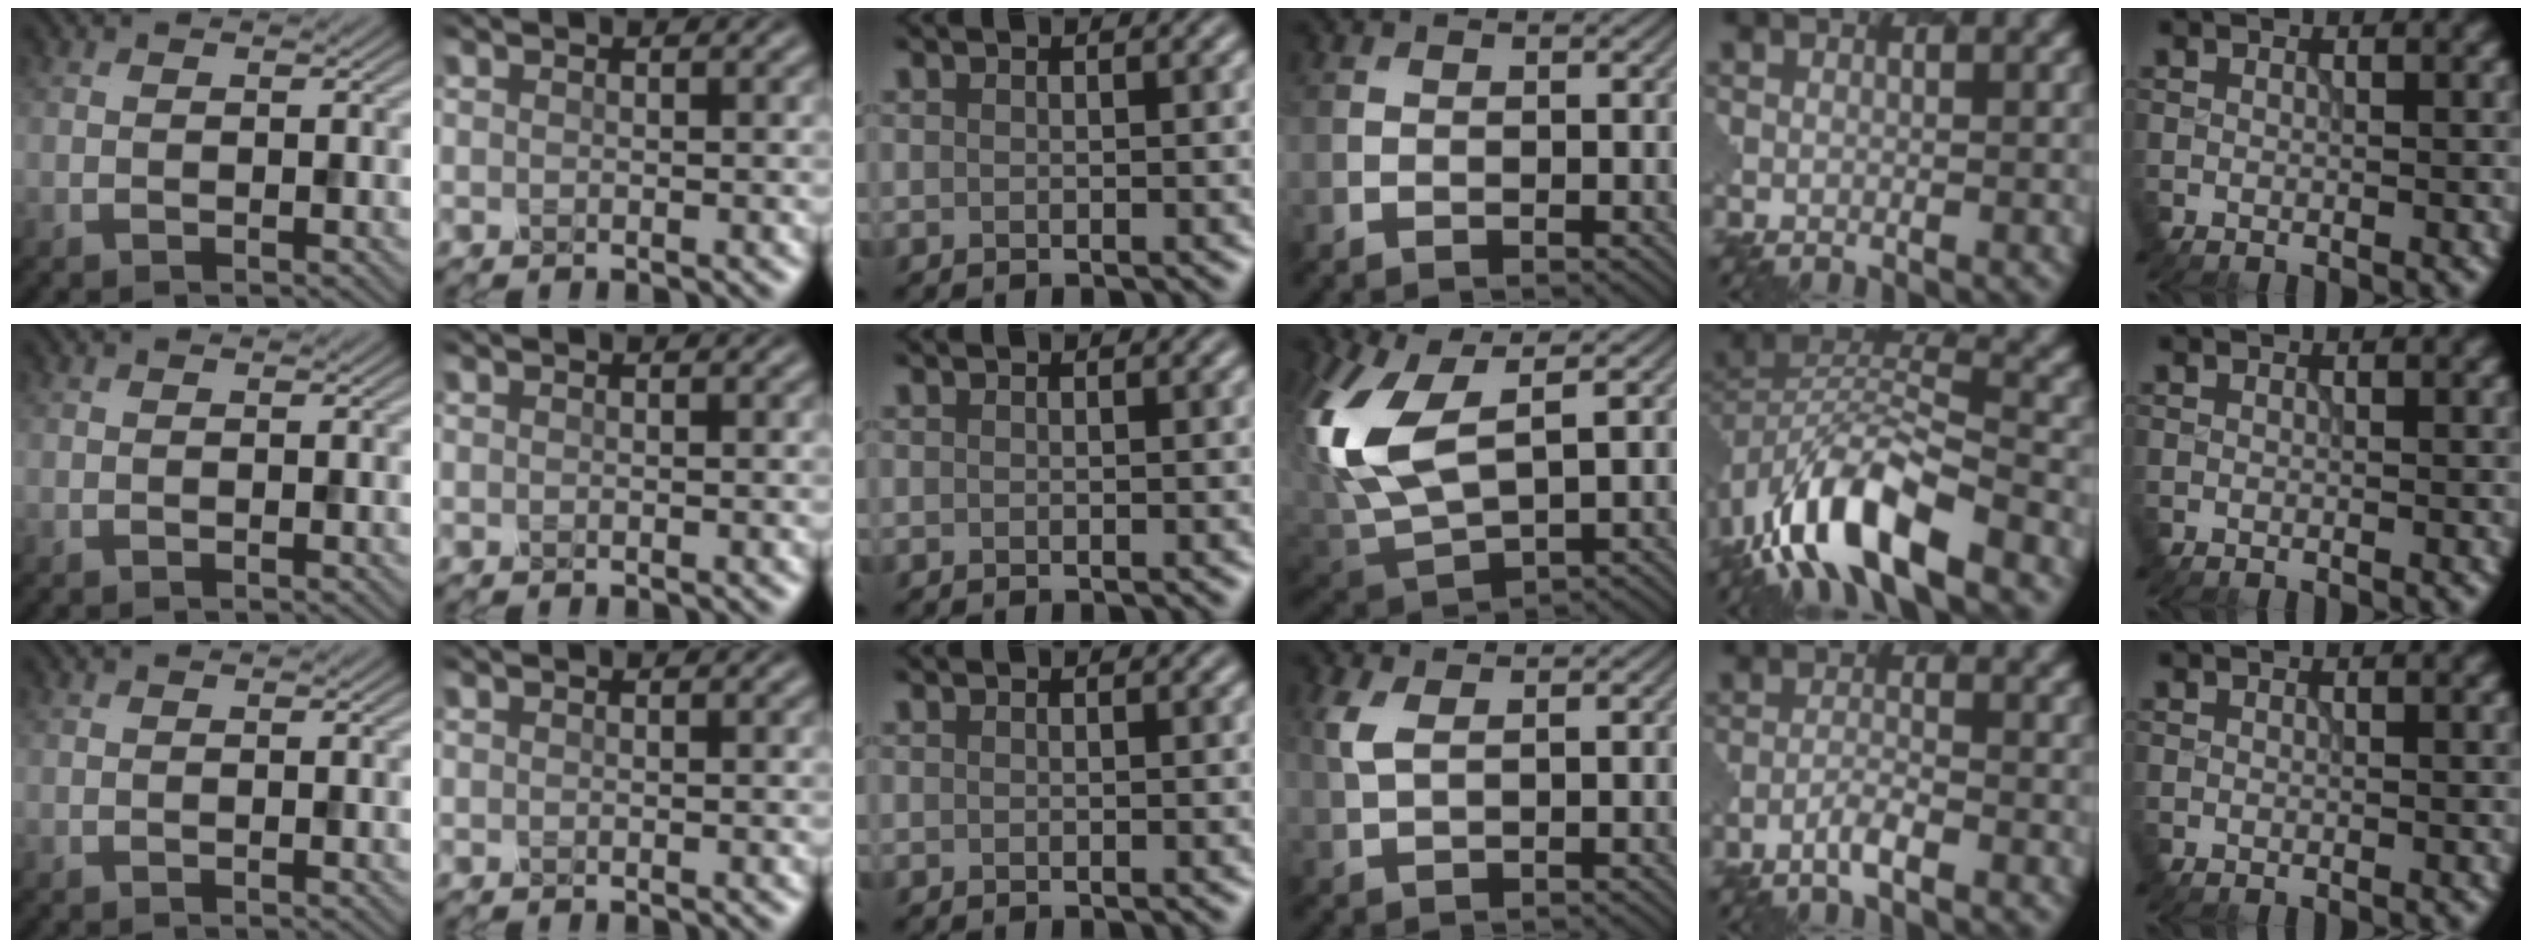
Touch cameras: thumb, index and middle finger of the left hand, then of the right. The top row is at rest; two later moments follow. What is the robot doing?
{"motion": "insert", "object": "pen bag"}